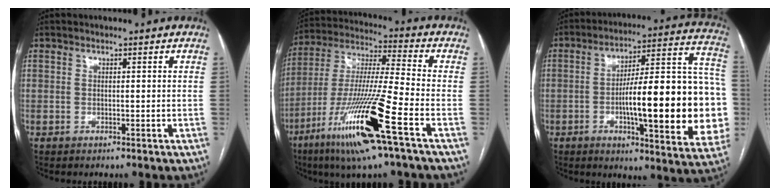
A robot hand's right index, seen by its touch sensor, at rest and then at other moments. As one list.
[{"total": 18.6, "force": [-8.9, -0.1, 16.3], "torque": [-0.345, -0.037, -0.170]}, {"total": 26.2, "force": [-3.7, 5.0, 25.5], "torque": [-0.284, 0.026, -0.047]}]